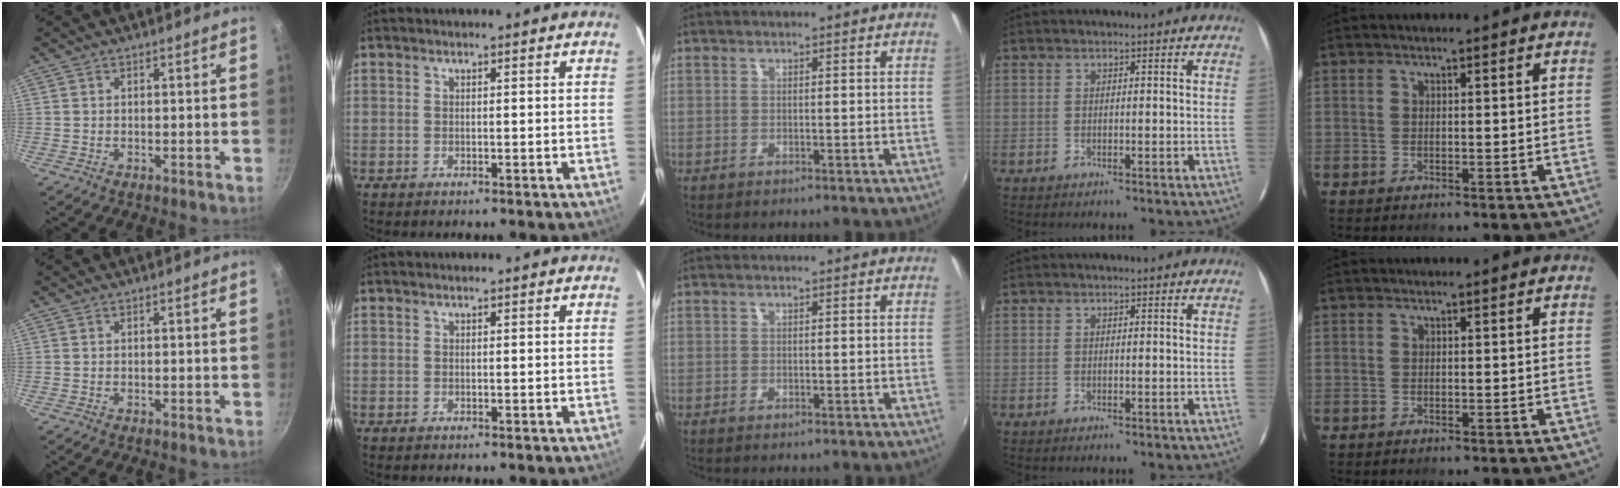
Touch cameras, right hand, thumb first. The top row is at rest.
{}